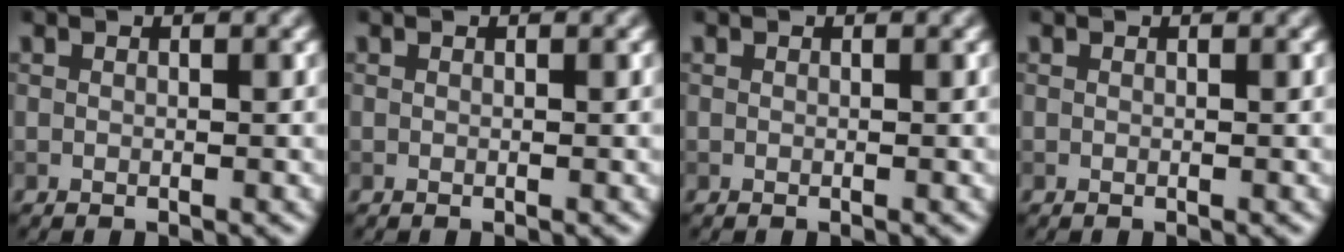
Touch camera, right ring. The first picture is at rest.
{"total": 0.0}
{"total": 0.0}
{"total": 0.0}